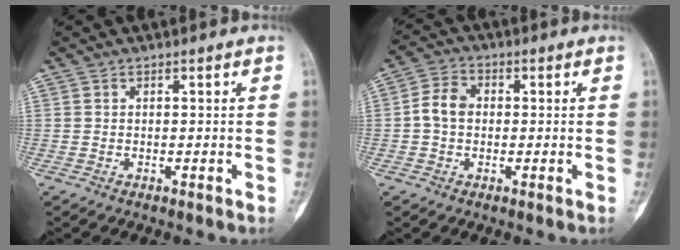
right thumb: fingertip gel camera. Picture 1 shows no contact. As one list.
[{"total": 5.2, "force": [-0.1, 4.0, 3.3], "torque": [-0.058, 0.016, -0.012]}]